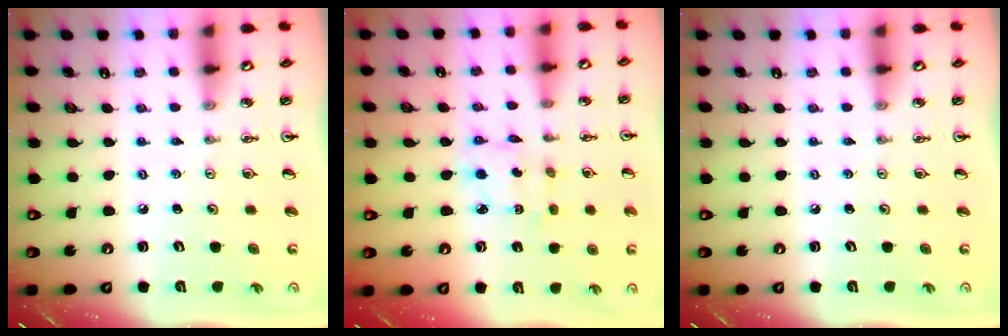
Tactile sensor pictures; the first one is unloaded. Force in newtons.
{"total": 2.4, "press": 2.4, "slide": 0.2}
{"total": 0.0}